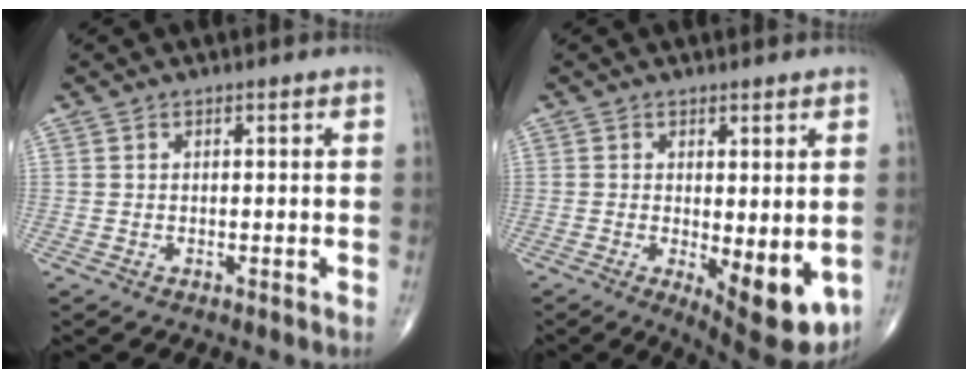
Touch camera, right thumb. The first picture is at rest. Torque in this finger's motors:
{"motor_torque": [-0.24, 0.66, 0.01, -0.24, 0.07]}